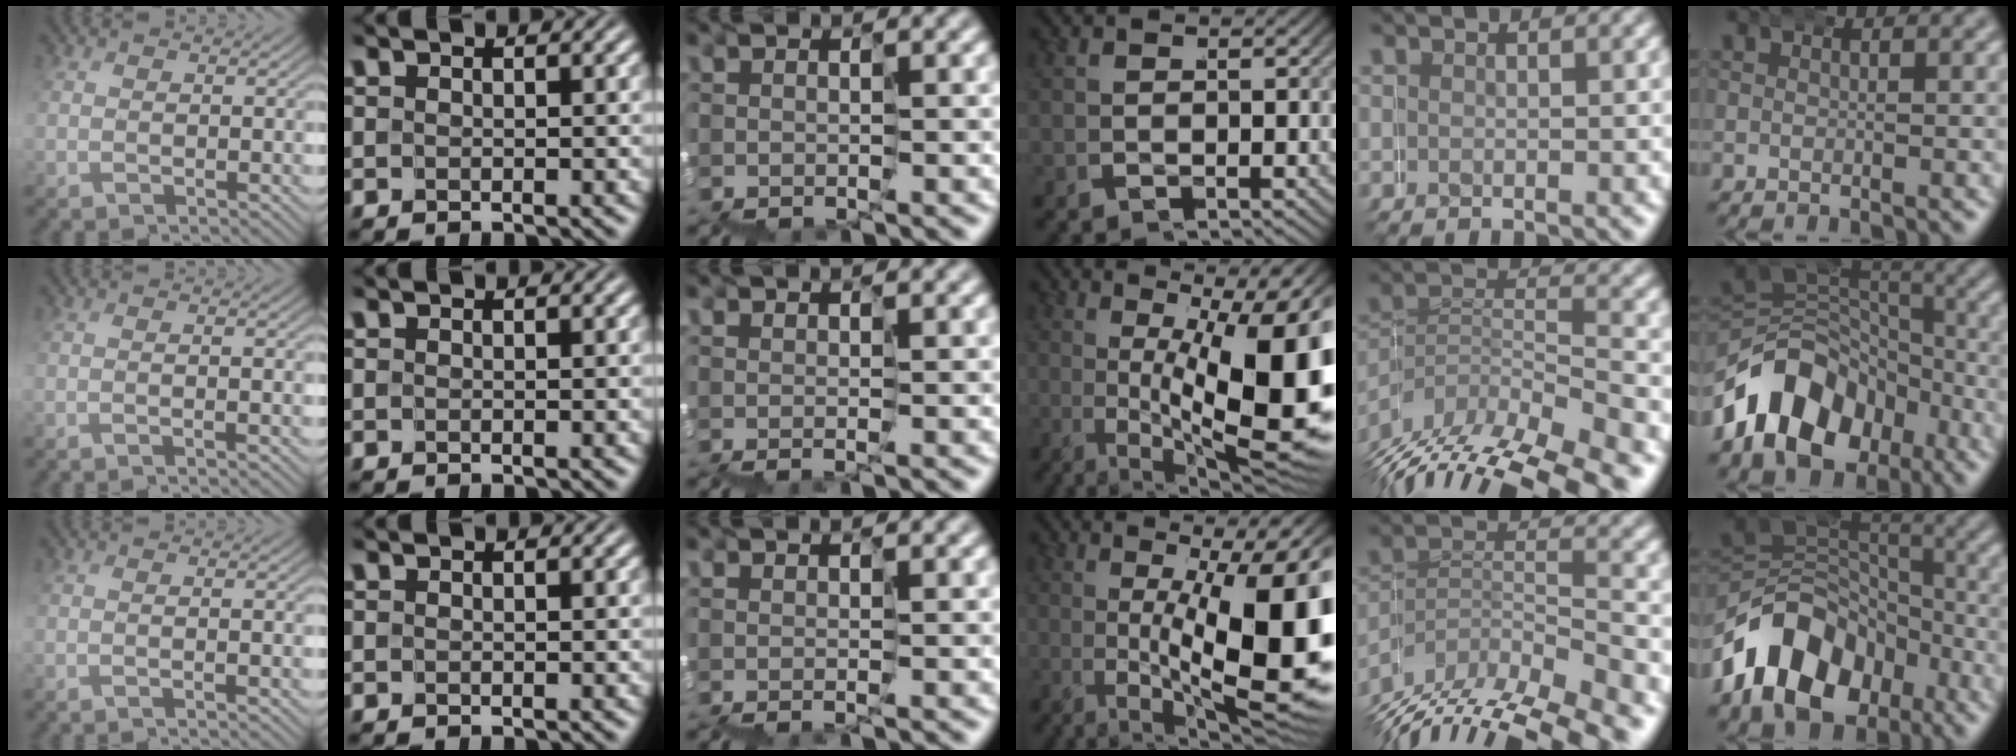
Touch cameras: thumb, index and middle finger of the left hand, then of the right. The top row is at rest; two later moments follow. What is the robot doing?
{"motion": "wrap", "object": "duck tape"}